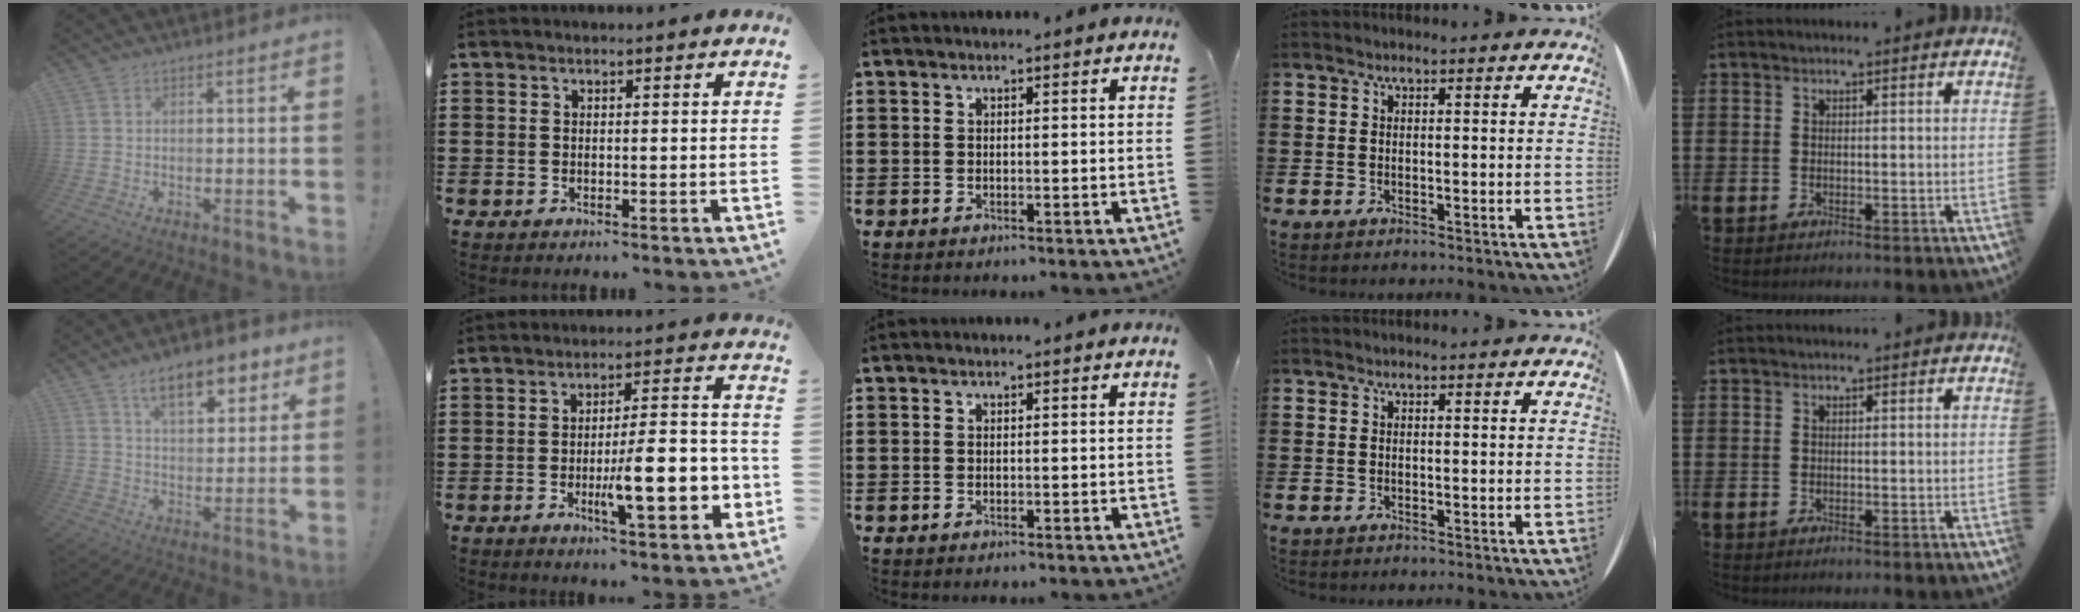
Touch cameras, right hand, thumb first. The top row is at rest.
{"thumb": {"total": 12.5, "force": [7.5, 5.3, 8.4], "torque": [-0.117, -0.033, 0.127]}, "index": {"total": 12.4, "force": [-3.3, 3.4, 11.4], "torque": [-0.169, -0.008, -0.054]}}